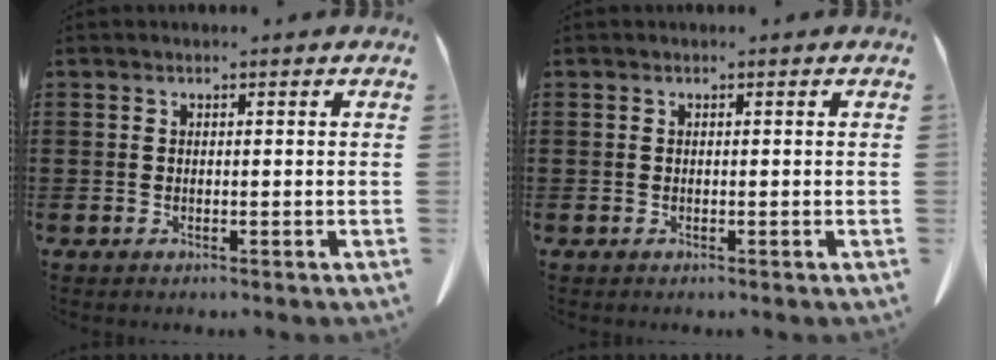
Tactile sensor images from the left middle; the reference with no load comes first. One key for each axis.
{"total": 0.0}